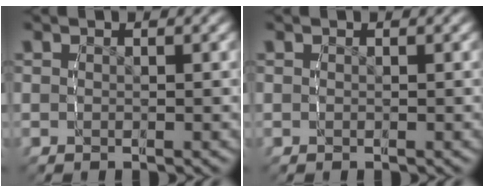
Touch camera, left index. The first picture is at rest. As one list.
[{"total": 0.0}]